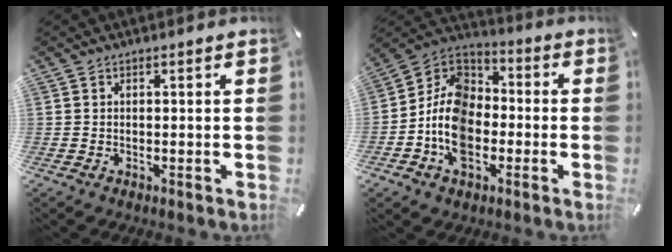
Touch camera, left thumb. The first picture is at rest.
{"total": 13.3, "force": [-5.2, 9.6, 7.5], "torque": [-0.174, 0.025, -0.100]}